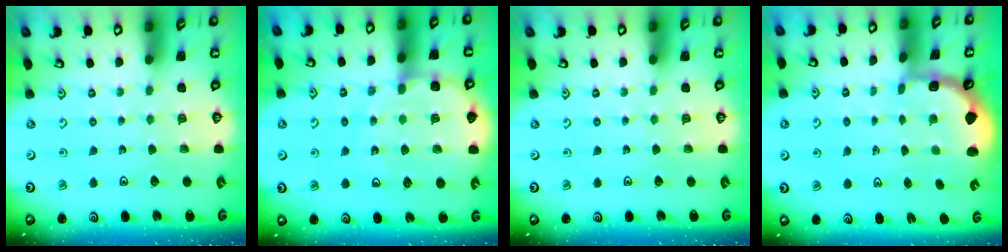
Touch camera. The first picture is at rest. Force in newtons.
{"total": 10.5, "press": 10.2, "slide": 2.5}
{"total": 0.0}
{"total": 1.8, "press": 1.6, "slide": 0.8}